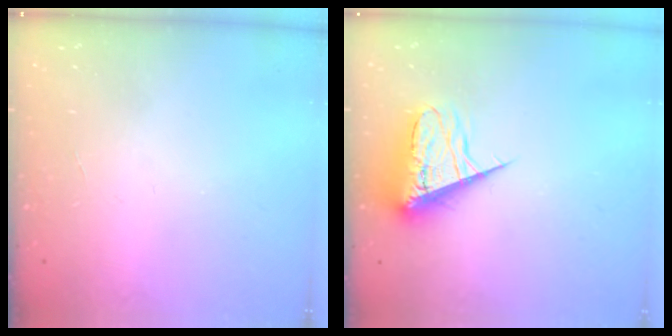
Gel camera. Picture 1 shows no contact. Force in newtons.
{"total": 9.5, "press": 9.4, "slide": 0.7}